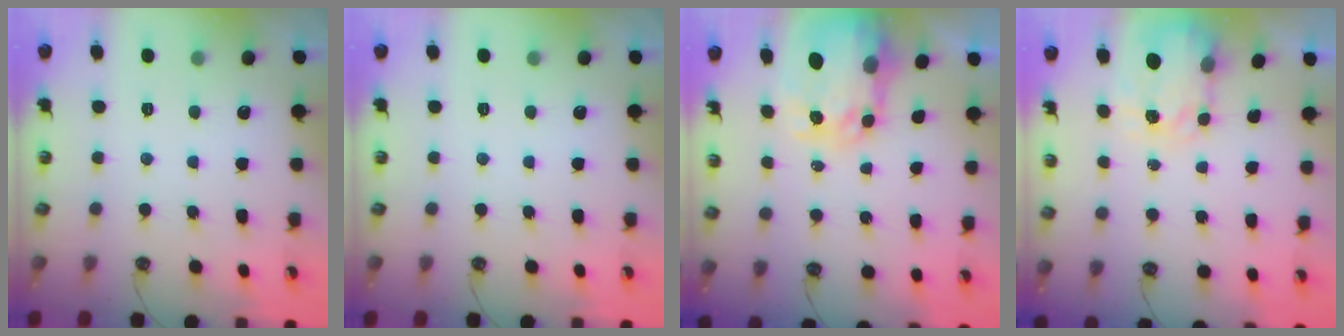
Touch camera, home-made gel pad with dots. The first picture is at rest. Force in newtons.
{"total": 0.0}
{"total": 6.5, "press": 6.5, "slide": 0.7}
{"total": 3.8, "press": 3.7, "slide": 0.5}